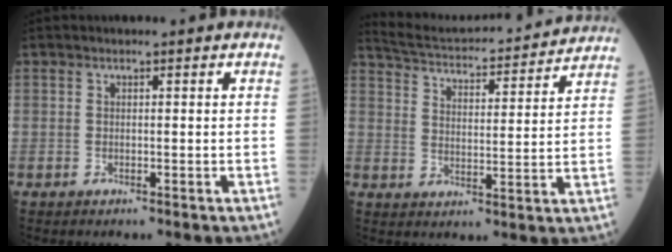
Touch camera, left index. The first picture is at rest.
{"total": 17.3, "force": [16.6, 1.6, 4.6], "torque": [-0.084, -0.001, 0.227]}